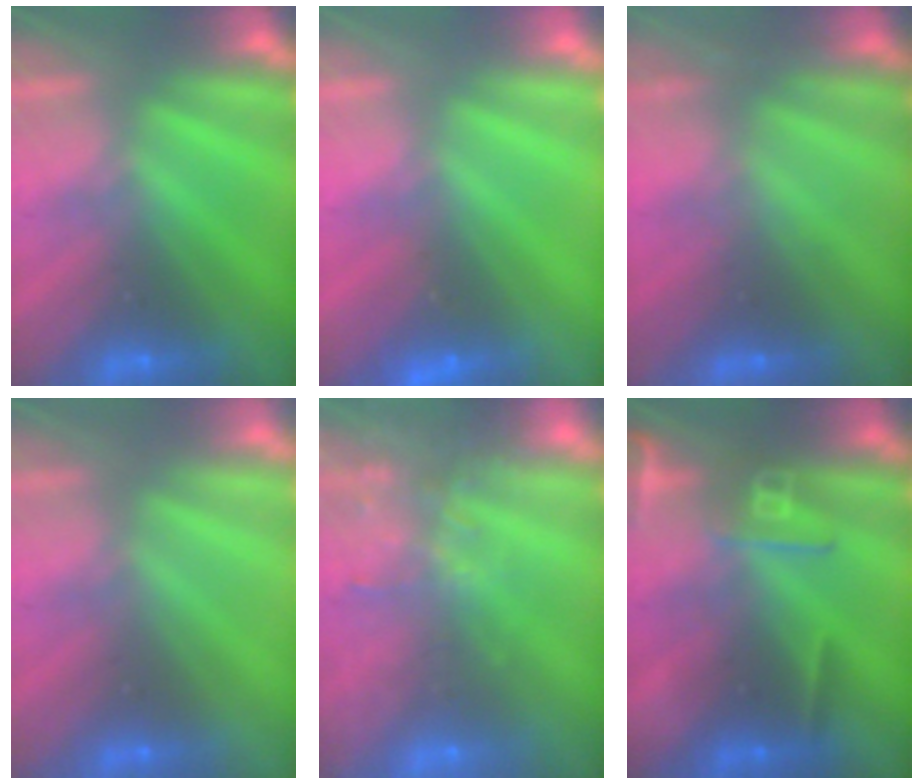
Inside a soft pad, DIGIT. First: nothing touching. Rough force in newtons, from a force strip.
{"total": 2.3}
{"total": 2.3}
{"total": 3.1}
{"total": 6.1}
{"total": 2.7}